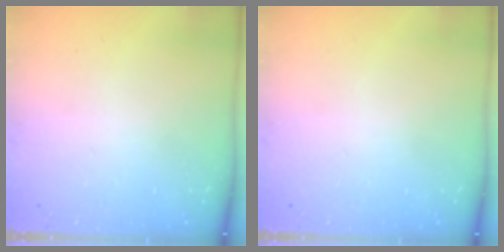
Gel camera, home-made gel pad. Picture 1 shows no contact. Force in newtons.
{"total": 0.0}